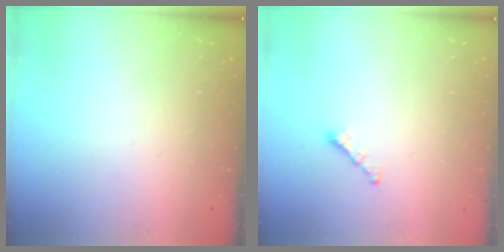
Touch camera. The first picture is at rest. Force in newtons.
{"total": 1.6, "press": 1.5, "slide": 0.5}